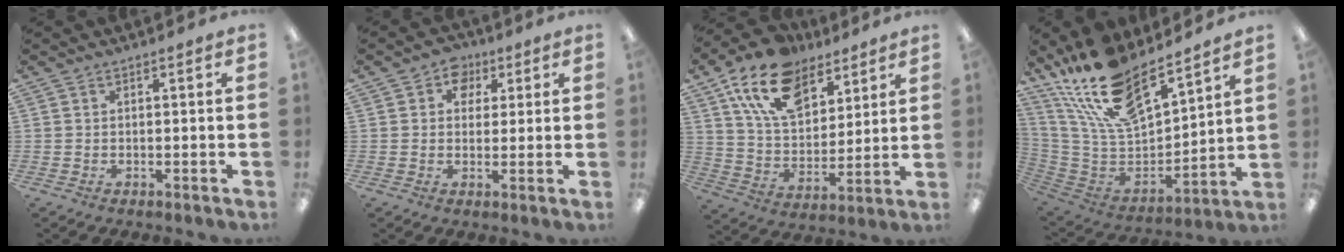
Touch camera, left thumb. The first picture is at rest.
{"total": 5.5, "force": [2.5, 4.6, 1.7], "torque": [-0.016, -0.006, 0.040]}
{"total": 17.8, "force": [10.9, 10.5, 9.3], "torque": [-0.173, -0.038, 0.200]}
{"total": 21.5, "force": [16.8, 7.9, 10.8], "torque": [-0.216, -0.102, 0.304]}